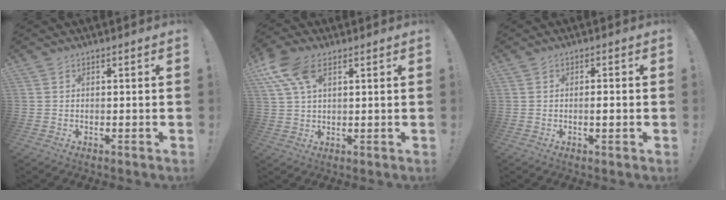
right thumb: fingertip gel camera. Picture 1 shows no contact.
{"total": 10.6, "force": [5.3, 5.4, 7.4], "torque": [-0.143, -0.013, 0.098]}
{"total": 2.3, "force": [-0.6, 0.3, 2.2], "torque": [-0.028, -0.003, -0.013]}